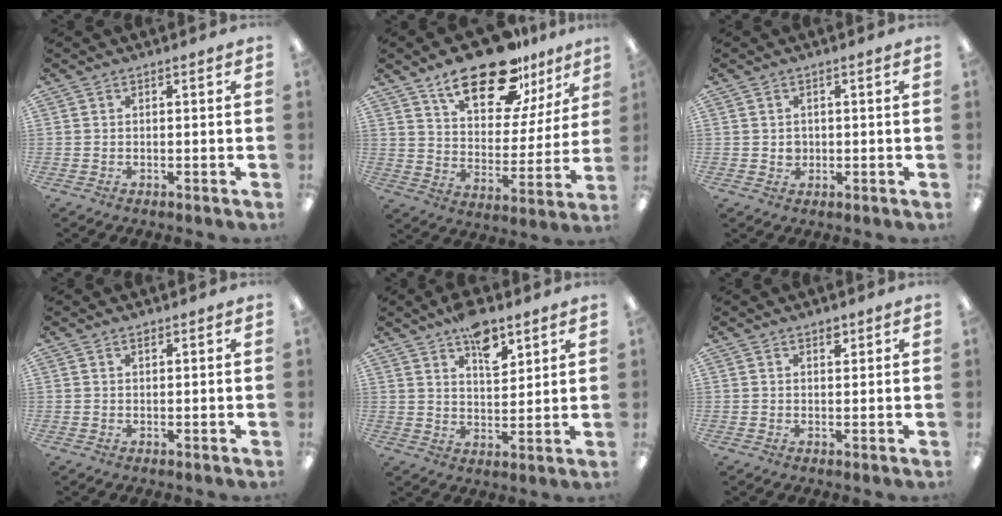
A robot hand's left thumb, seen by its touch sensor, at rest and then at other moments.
{"total": 21.0, "force": [15.0, 8.9, 11.6], "torque": [-0.183, -0.086, 0.257]}
{"total": 2.0, "force": [0.5, 1.8, 0.7], "torque": [-0.008, 0.000, 0.006]}
{"total": 1.1, "force": [0.9, 0.2, 0.5], "torque": [-0.012, 0.000, 0.017]}
{"total": 9.0, "force": [6.1, 4.2, 5.1], "torque": [-0.071, -0.034, 0.103]}
{"total": 2.2, "force": [1.6, 1.0, 1.1], "torque": [-0.007, -0.007, 0.027]}